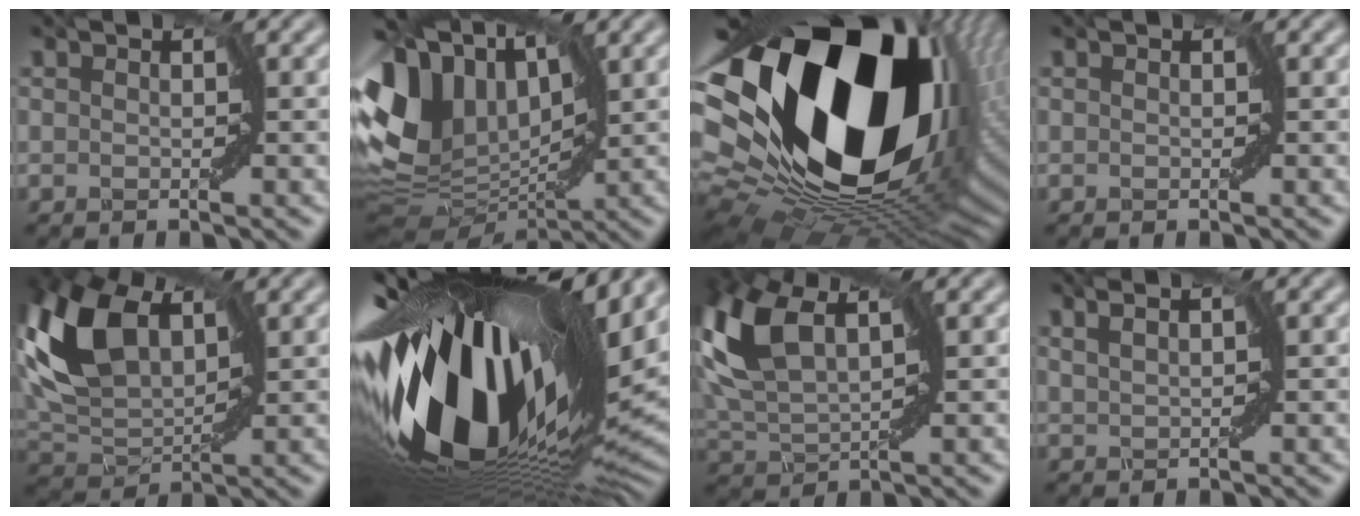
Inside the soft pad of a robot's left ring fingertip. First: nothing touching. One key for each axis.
{"total": 10.2, "fx": 2.9, "fy": 6.5, "fz": 7.3, "tx": -0.180, "ty": 0.005, "tz": 0.058}
{"total": 22.6, "fx": 4.6, "fy": 13.5, "fz": 17.6, "tx": -0.345, "ty": -0.072, "tz": 0.111}
{"total": 0.0}
{"total": 9.0, "fx": 3.5, "fy": 5.1, "fz": 6.6, "tx": -0.169, "ty": 0.020, "tz": 0.075}
{"total": 18.7, "fx": 1.0, "fy": 8.0, "fz": 16.8, "tx": -0.340, "ty": -0.054, "tz": 0.023}
{"total": 7.6, "fx": 3.3, "fy": 3.5, "fz": 5.8, "tx": -0.159, "ty": 0.015, "tz": 0.070}
{"total": 0.9, "fx": 0.7, "fy": -0.6, "fz": 0.0, "tx": -0.009, "ty": 0.002, "tz": 0.027}